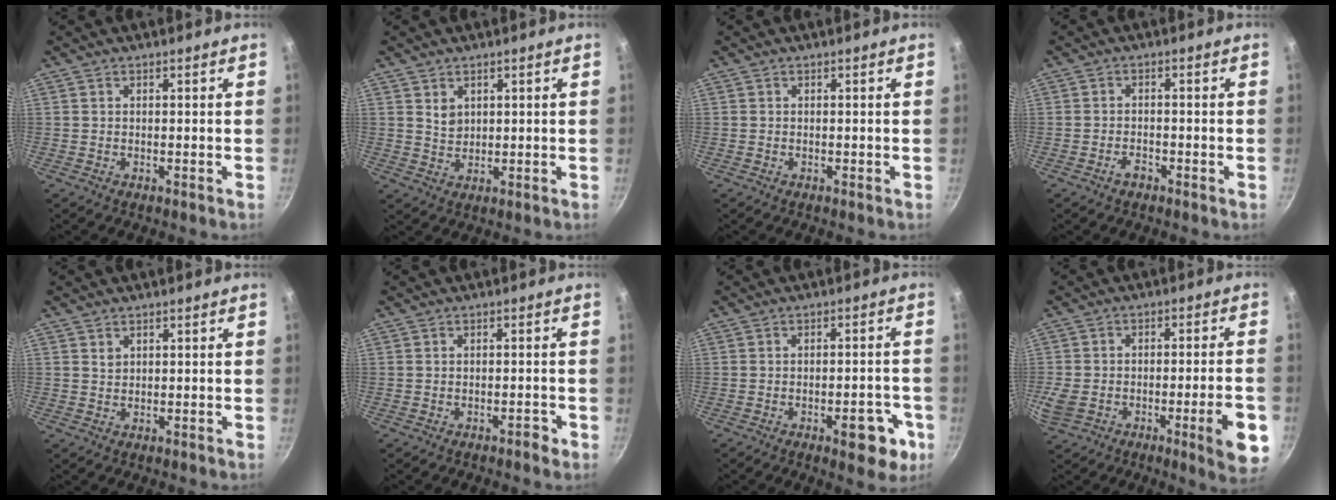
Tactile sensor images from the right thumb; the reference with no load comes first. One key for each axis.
{"total": 3.1, "fx": 1.4, "fy": 2.3, "fz": 1.5, "tx": -0.016, "ty": -0.007, "tz": 0.030}
{"total": 0.0}
{"total": 2.0, "fx": -1.4, "fy": 0.8, "fz": 1.2, "tx": -0.019, "ty": 0.015, "tz": -0.024}
{"total": 1.3, "fx": 0.7, "fy": 0.9, "fz": 0.5, "tx": -0.007, "ty": 0.000, "tz": 0.013}
{"total": 1.7, "fx": -1.2, "fy": 0.5, "fz": 1.2, "tx": -0.017, "ty": 0.017, "tz": -0.011}
{"total": 8.7, "fx": -3.7, "fy": 3.7, "fz": 6.9, "tx": -0.058, "ty": 0.020, "tz": -0.040}
{"total": 14.0, "fx": -4.8, "fy": 4.2, "fz": 12.5, "tx": -0.190, "ty": 0.015, "tz": -0.071}